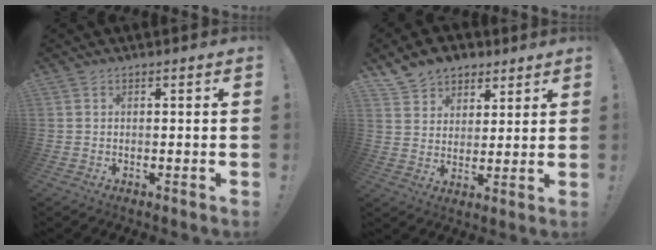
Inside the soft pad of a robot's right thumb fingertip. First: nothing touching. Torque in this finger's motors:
{"motor_torque": [0.86, 1.01, 0.40, 0.33, 0.03]}